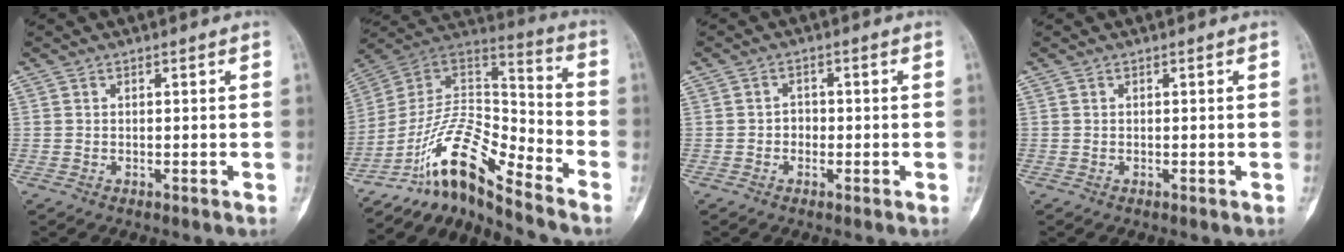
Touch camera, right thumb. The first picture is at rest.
{"total": 14.3, "force": [-11.3, 2.7, 8.3], "torque": [-0.145, 0.111, -0.211]}
{"total": 1.8, "force": [-0.5, 1.6, 0.8], "torque": [0.002, 0.008, -0.014]}
{"total": 0.0}